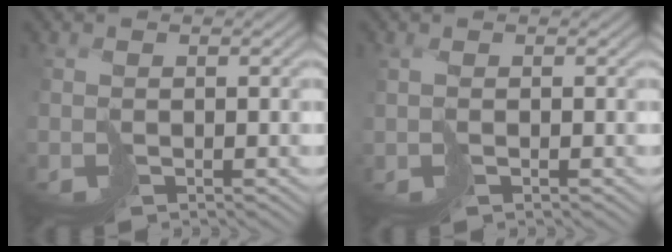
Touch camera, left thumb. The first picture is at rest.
{"total": 0.8, "force": [0.4, 0.5, 0.5], "torque": [-0.017, 0.001, 0.007]}